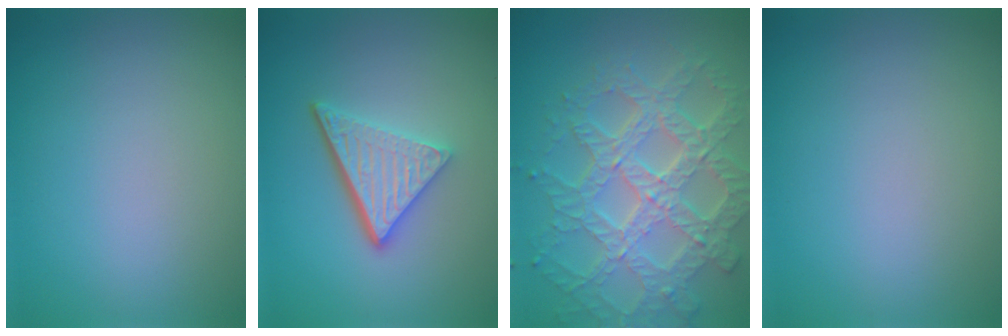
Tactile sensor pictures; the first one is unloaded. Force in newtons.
{"total": 4.8, "press": 3.4, "slide": 3.4}
{"total": 7.9, "press": 5.7, "slide": 5.6}
{"total": 0.0}